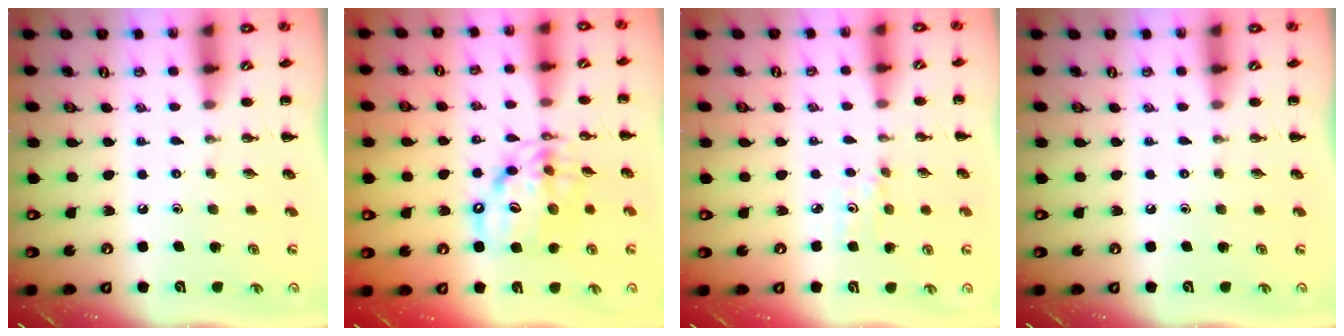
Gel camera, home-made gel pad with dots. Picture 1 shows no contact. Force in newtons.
{"total": 11.7, "press": 11.1, "slide": 3.7}
{"total": 3.2, "press": 3.0, "slide": 1.1}
{"total": 0.0}